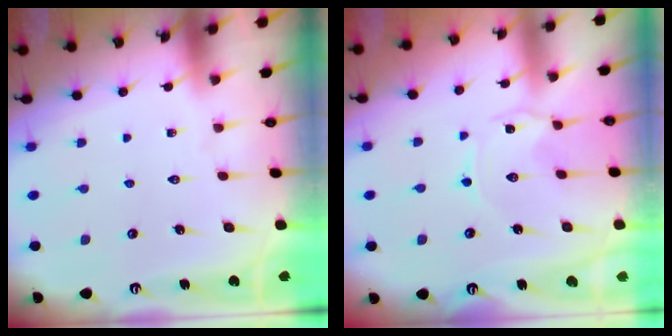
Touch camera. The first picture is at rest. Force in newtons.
{"total": 0.7, "press": 0.7, "slide": 0.1}